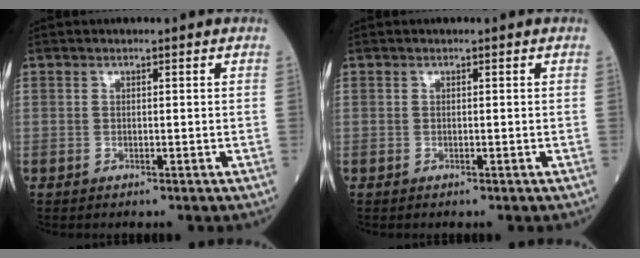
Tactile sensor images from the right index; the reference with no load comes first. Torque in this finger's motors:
{"motor_torque": [0.02, 0.00, -0.04, -0.01]}